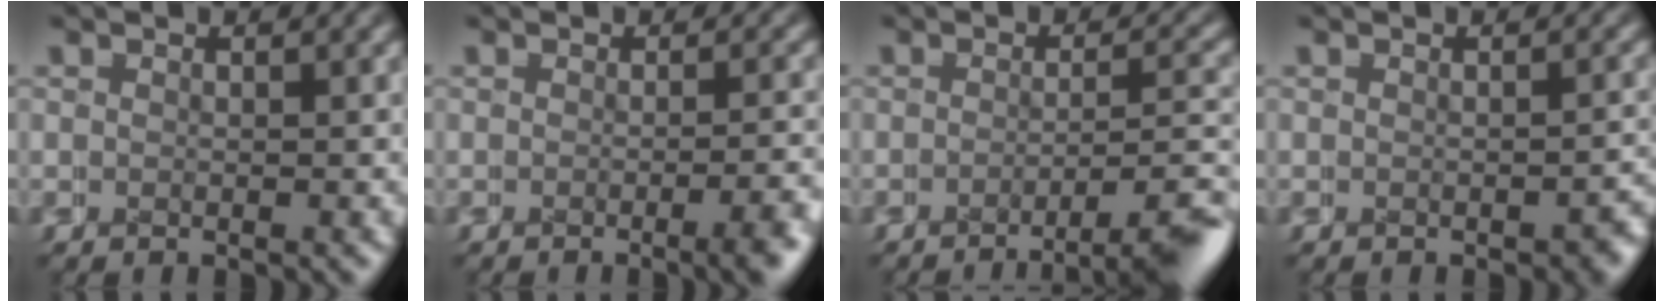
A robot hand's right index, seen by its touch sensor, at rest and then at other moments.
{"total": 1.9, "force": [-1.6, -0.2, 1.1], "torque": [-0.011, 0.011, -0.030]}
{"total": 6.4, "force": [-5.5, 1.6, 2.7], "torque": [-0.008, 0.009, -0.094]}
{"total": 1.6, "force": [-1.2, 0.7, 0.7], "torque": [-0.004, -0.001, -0.018]}